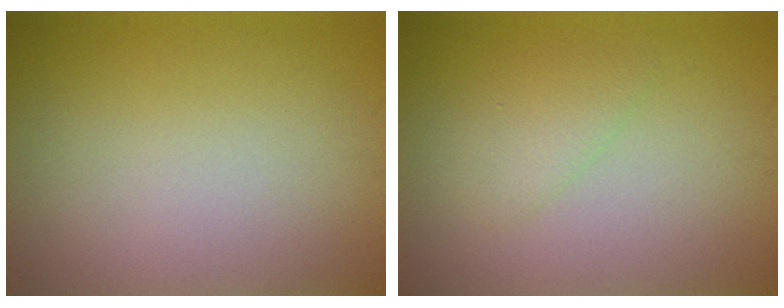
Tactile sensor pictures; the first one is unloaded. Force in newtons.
{"total": 1.9, "press": 1.9, "slide": 0.1}